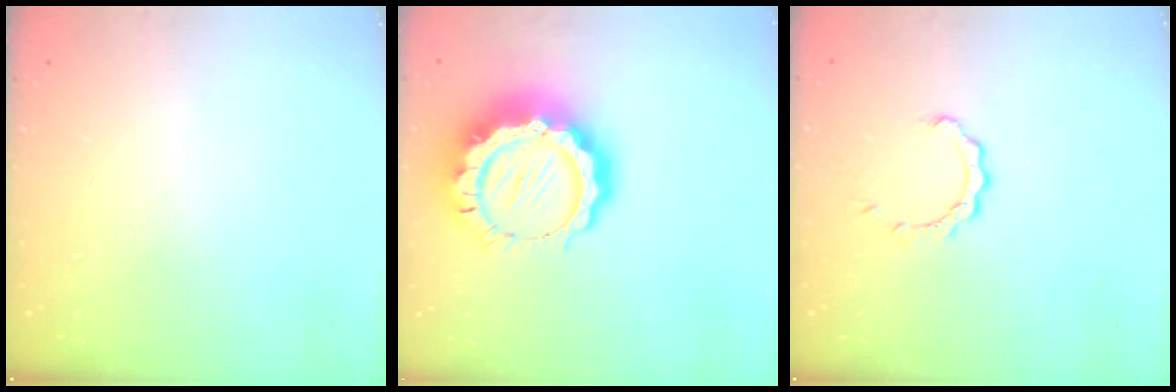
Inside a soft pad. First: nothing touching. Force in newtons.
{"total": 18.2, "press": 18.1, "slide": 1.7}
{"total": 2.3, "press": 2.3, "slide": 0.2}